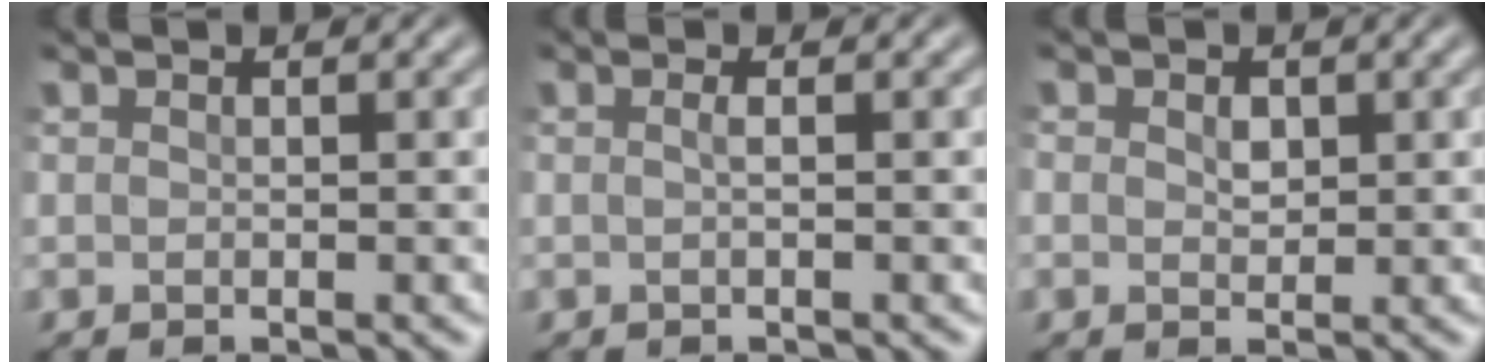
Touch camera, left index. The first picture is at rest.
{"total": 0.9, "force": [-0.3, 0.3, 0.8], "torque": [-0.011, 0.002, -0.010]}
{"total": 0.9, "force": [-0.1, 0.8, 0.5], "torque": [-0.011, -0.004, 0.002]}